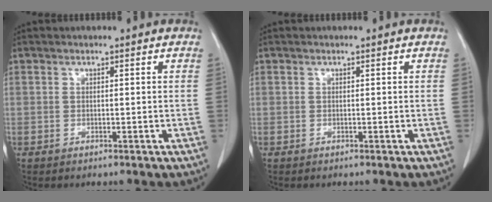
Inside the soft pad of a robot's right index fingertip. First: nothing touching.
{"total": 0.0}